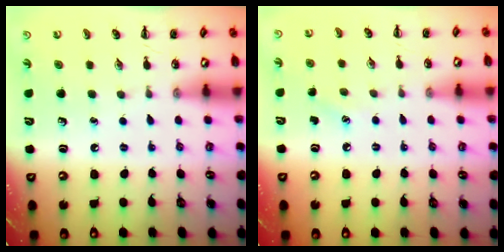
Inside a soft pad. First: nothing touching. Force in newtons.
{"total": 5.2, "press": 5.0, "slide": 1.4}